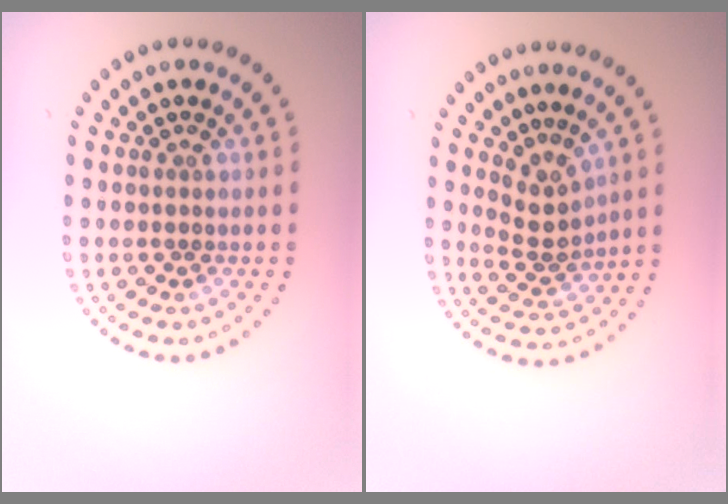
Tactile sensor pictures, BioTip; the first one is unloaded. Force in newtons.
{"total": 2.8, "press": 1.8, "slide": 2.1}